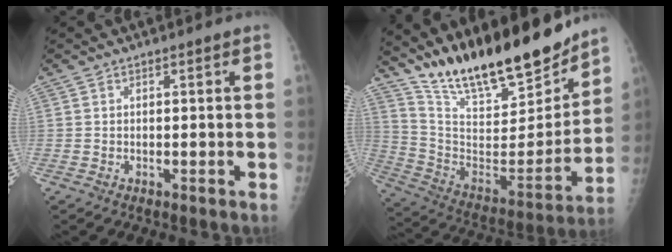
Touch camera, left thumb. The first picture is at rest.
{"total": 24.6, "force": [20.4, 6.4, 12.3], "torque": [-0.166, -0.106, 0.346]}